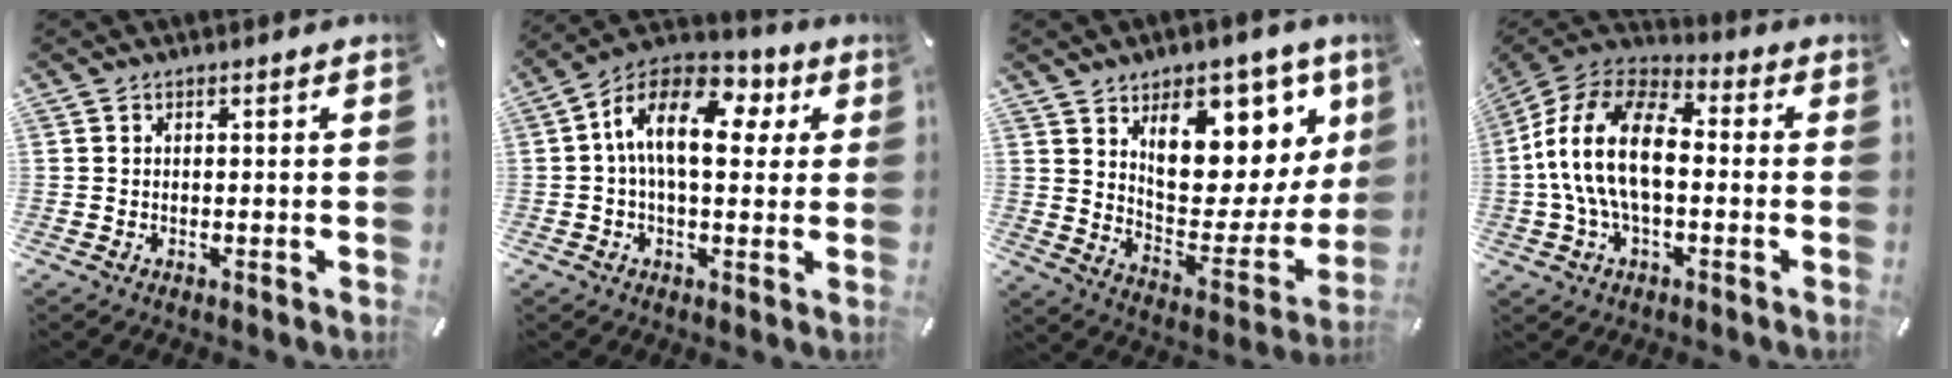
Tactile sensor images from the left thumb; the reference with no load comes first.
{"total": 15.9, "force": [3.3, 8.8, 12.9], "torque": [-0.228, 0.000, 0.056]}
{"total": 17.3, "force": [10.3, 9.6, 10.0], "torque": [-0.125, -0.098, 0.174]}
{"total": 17.6, "force": [-1.3, 10.3, 14.2], "torque": [-0.297, 0.017, -0.028]}